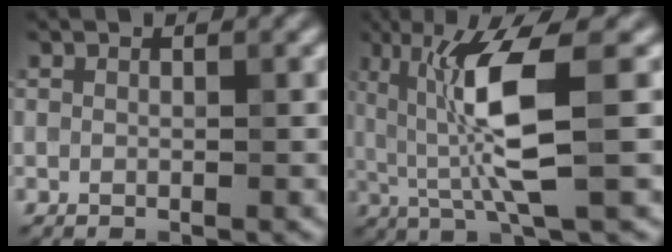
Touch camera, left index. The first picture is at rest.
{"total": 7.5, "force": [0.8, 1.2, 7.4], "torque": [-0.140, -0.006, 0.020]}